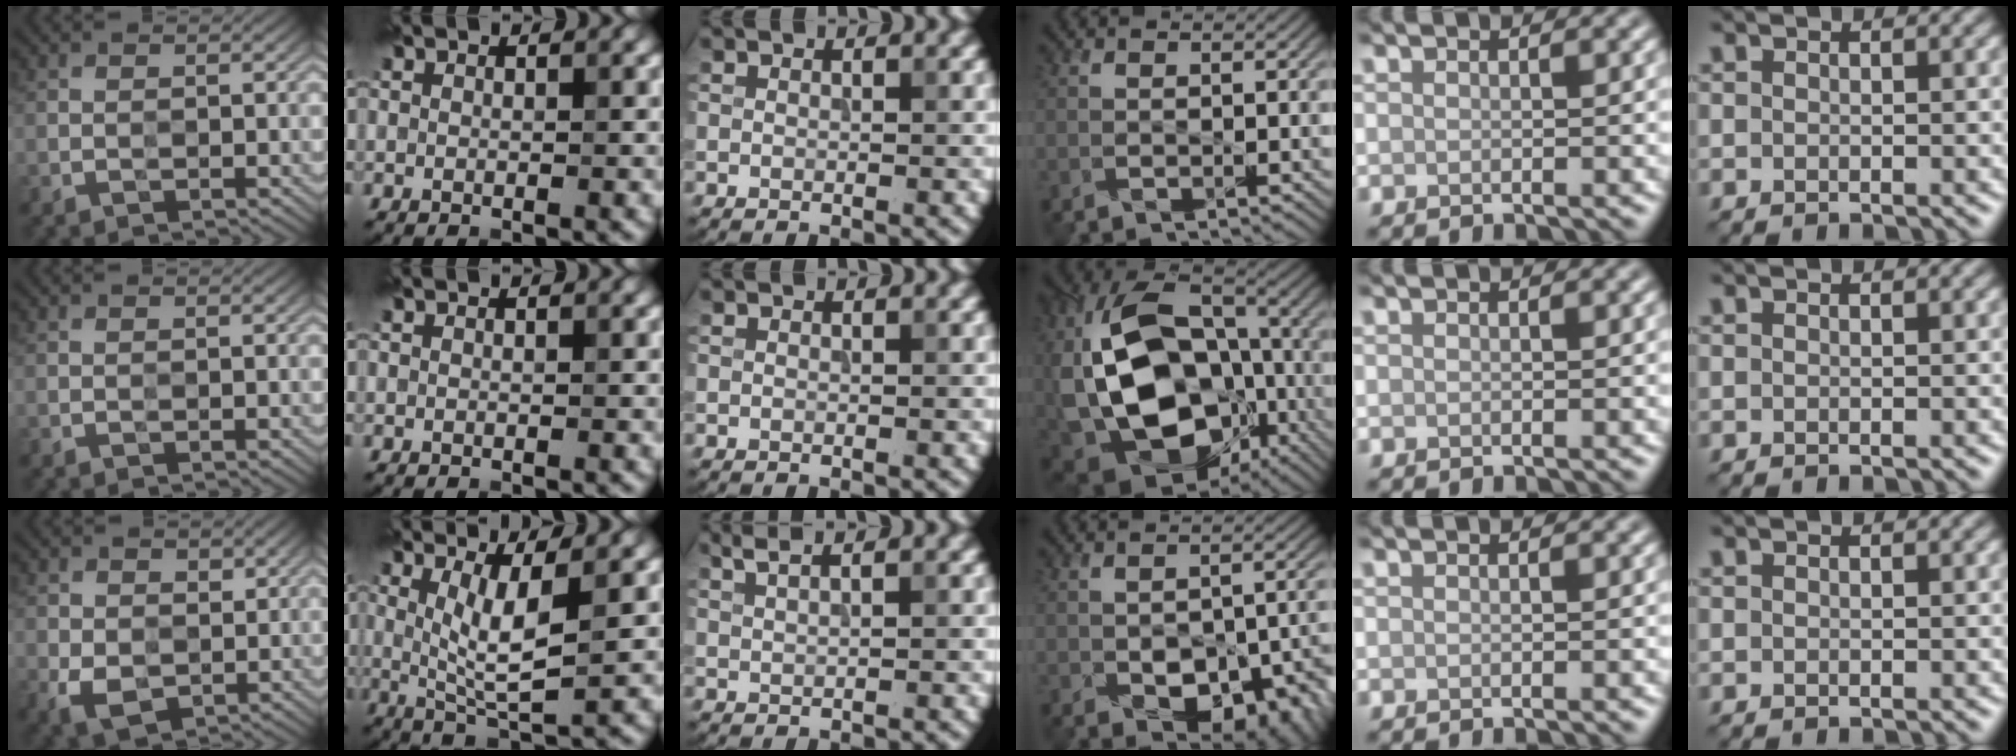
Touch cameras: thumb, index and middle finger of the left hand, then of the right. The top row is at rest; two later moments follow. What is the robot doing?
{"motion": "wipe", "object": "mirror"}